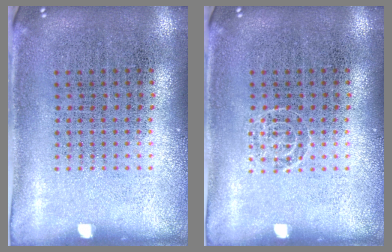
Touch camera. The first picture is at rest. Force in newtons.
{"total": 1.0, "press": 1.0, "slide": 0.1}